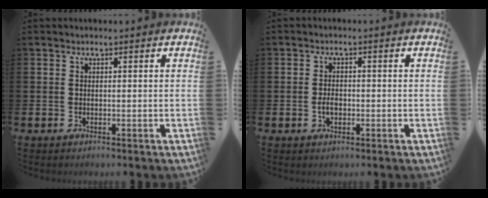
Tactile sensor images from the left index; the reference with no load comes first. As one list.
[{"total": 2.0, "force": [-0.4, 1.2, 1.5], "torque": [-0.016, 0.000, -0.011]}]